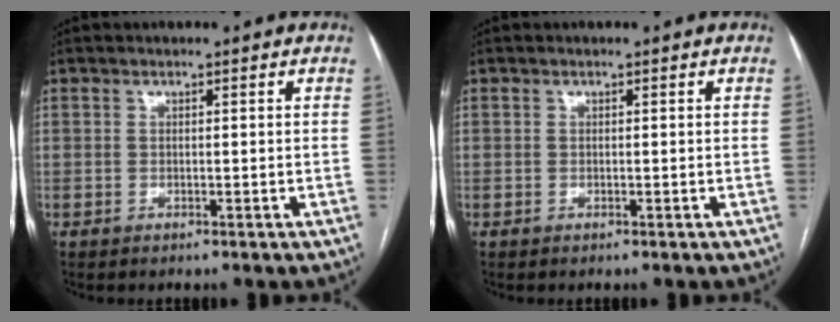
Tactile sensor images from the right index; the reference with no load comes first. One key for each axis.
{"total": 0.0}